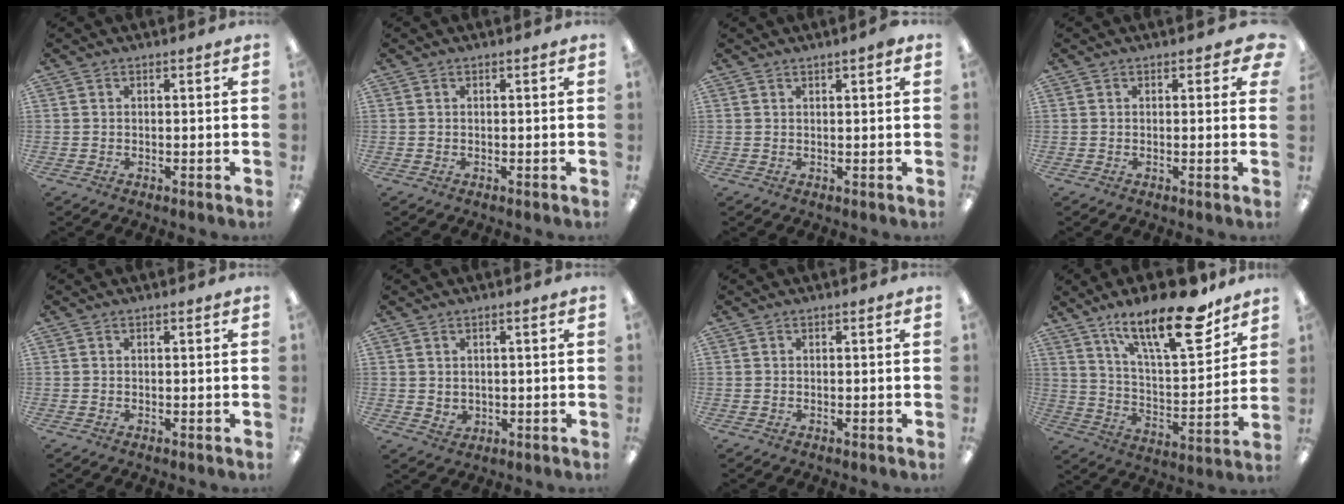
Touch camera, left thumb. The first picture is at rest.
{"total": 0.0}
{"total": 2.0, "force": [1.3, 0.4, 1.4], "torque": [-0.022, 0.000, 0.020]}
{"total": 1.7, "force": [0.7, 0.9, 1.3], "torque": [-0.011, -0.003, 0.008]}
{"total": 0.0}
{"total": 2.0, "force": [0.9, 1.7, 0.7], "torque": [-0.008, -0.003, 0.015]}
{"total": 0.0}
{"total": 22.3, "force": [15.2, 6.9, 14.8], "torque": [-0.236, -0.086, 0.250]}